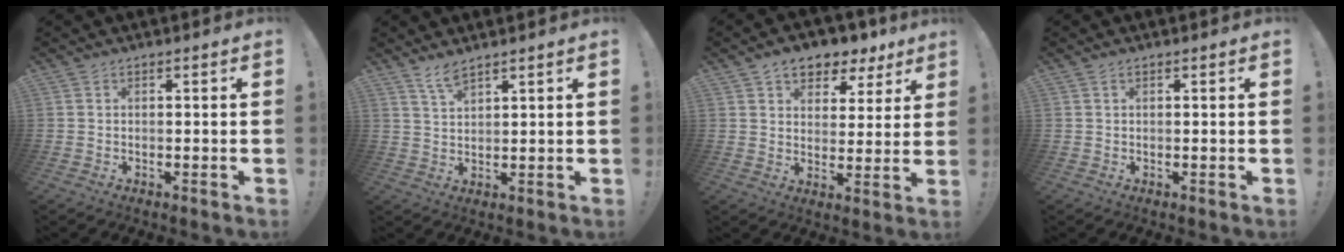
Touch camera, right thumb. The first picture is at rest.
{"total": 4.4, "force": [3.5, 0.8, 2.4], "torque": [-0.047, -0.019, 0.062]}
{"total": 8.6, "force": [5.8, 5.3, 3.4], "torque": [-0.047, -0.037, 0.110]}
{"total": 0.6, "force": [0.4, 0.3, 0.3], "torque": [-0.002, -0.002, 0.006]}